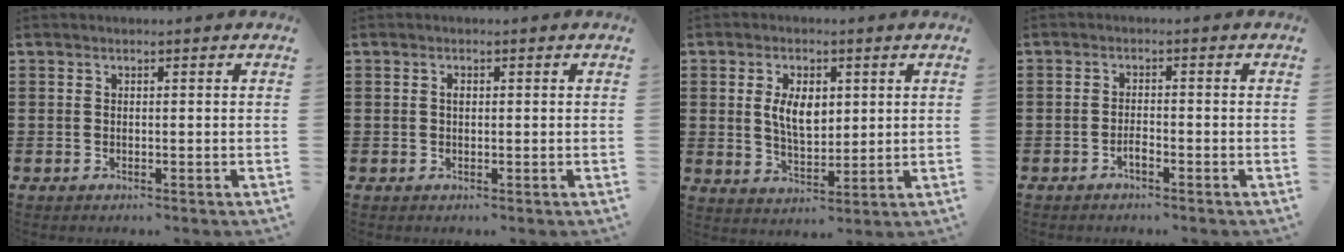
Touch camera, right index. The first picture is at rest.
{"total": 1.0, "force": [0.1, 0.5, 0.8], "torque": [-0.017, 0.002, 0.002]}
{"total": 6.1, "force": [1.2, 3.4, 5.0], "torque": [-0.097, 0.009, 0.017]}
{"total": 1.8, "force": [-1.3, 0.4, 1.2], "torque": [-0.024, 0.001, -0.025]}